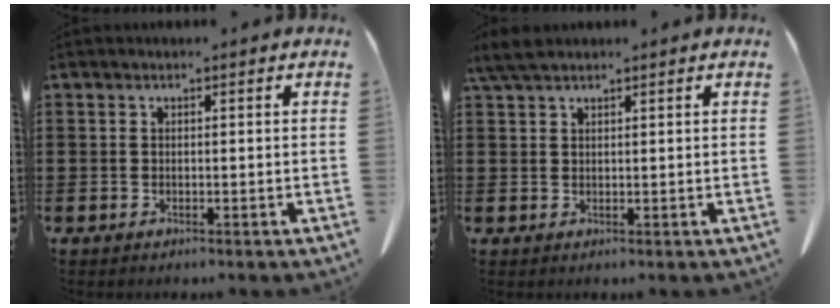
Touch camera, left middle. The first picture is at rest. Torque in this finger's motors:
{"motor_torque": [0.12, 0.08, 0.01, 0.01]}